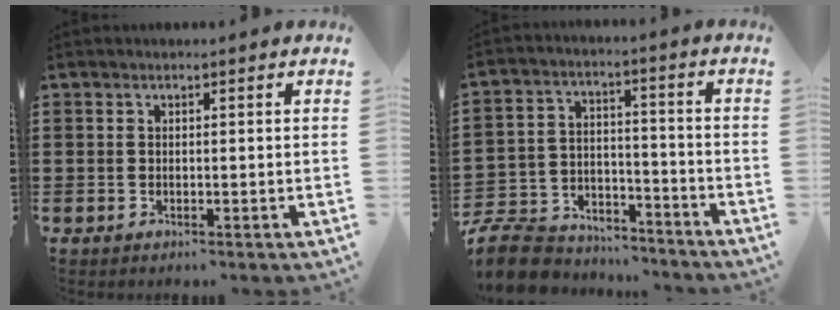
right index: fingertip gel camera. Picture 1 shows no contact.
{"total": 9.2, "force": [-8.7, 2.6, 1.7], "torque": [-0.053, 0.020, -0.175]}